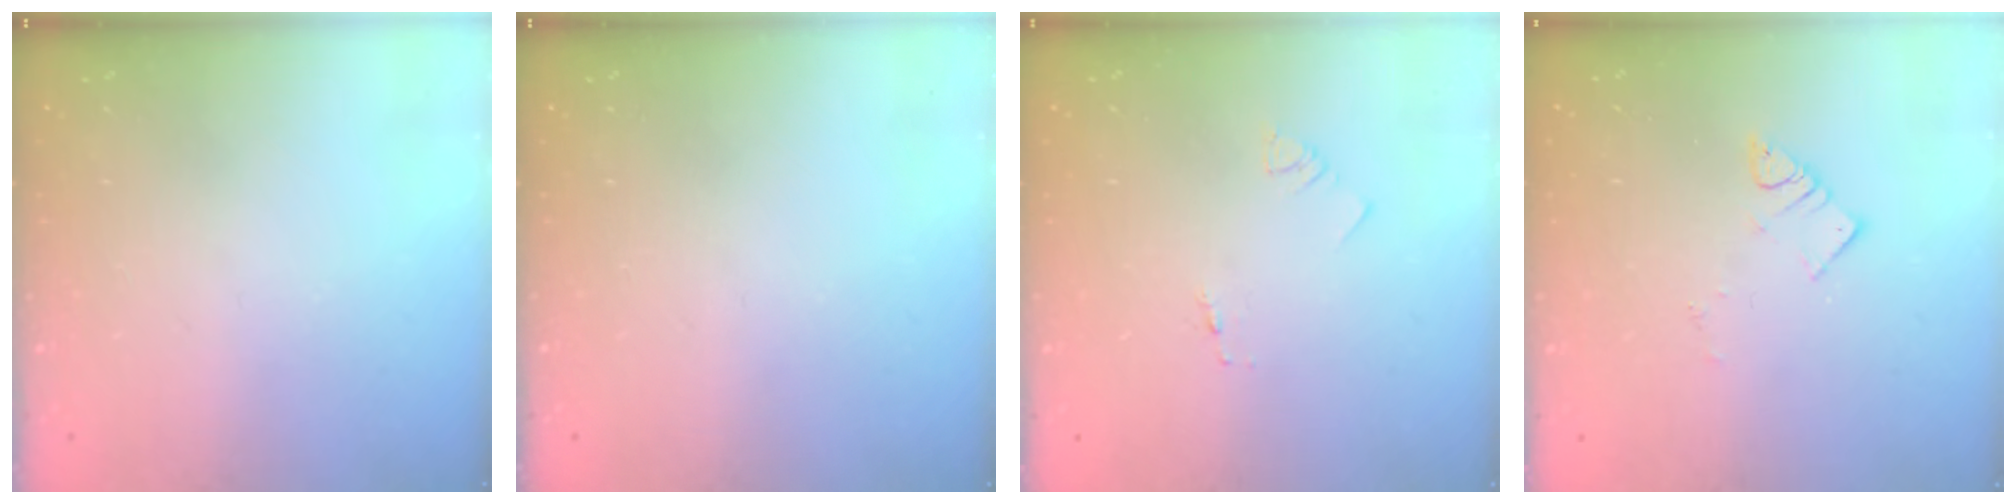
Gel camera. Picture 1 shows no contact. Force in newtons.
{"total": 0.0}
{"total": 1.4, "press": 1.3, "slide": 0.1}
{"total": 4.3, "press": 4.2, "slide": 0.4}